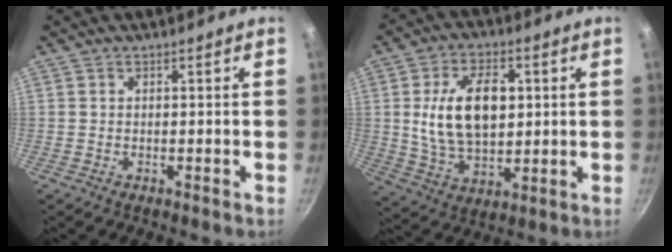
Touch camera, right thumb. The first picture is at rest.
{"total": 15.3, "force": [2.1, 9.3, 11.9], "torque": [-0.182, -0.004, 0.040]}